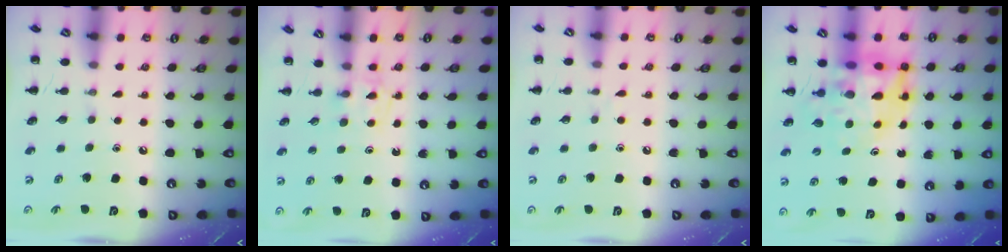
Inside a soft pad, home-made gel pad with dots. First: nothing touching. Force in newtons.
{"total": 2.3, "press": 2.0, "slide": 1.0}
{"total": 2.8, "press": 2.6, "slide": 1.0}
{"total": 12.0, "press": 11.4, "slide": 3.6}